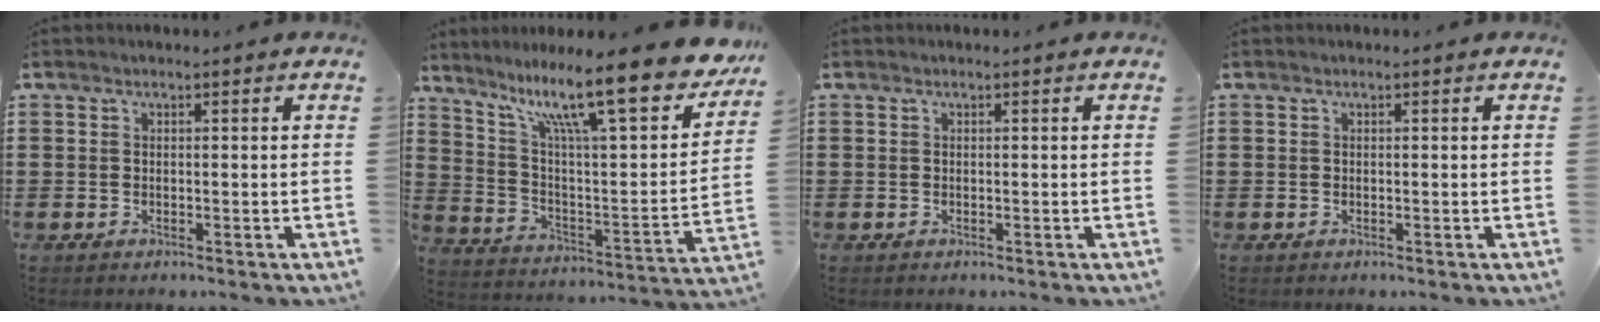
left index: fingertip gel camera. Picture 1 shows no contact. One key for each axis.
{"total": 15.9, "fx": 11.2, "fy": 2.3, "fz": 11.0, "tx": -0.212, "ty": -0.068, "tz": 0.181}
{"total": 0.0}
{"total": 0.0}